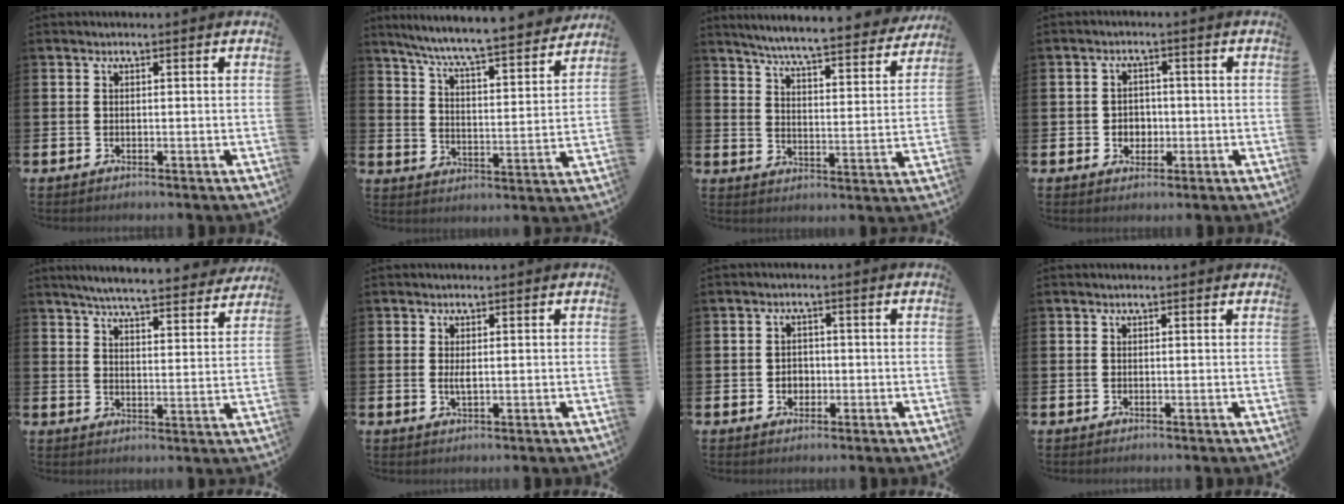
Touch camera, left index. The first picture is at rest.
{"total": 7.6, "force": [7.2, 0.1, 2.6], "torque": [-0.079, -0.060, 0.120]}
{"total": 6.3, "force": [6.0, 0.0, 2.1], "torque": [-0.063, -0.049, 0.099]}
{"total": 2.6, "force": [-0.3, 2.5, 0.9], "torque": [-0.015, 0.004, -0.013]}
{"total": 6.0, "force": [5.8, 0.2, 1.4], "torque": [-0.037, -0.045, 0.099]}
{"total": 1.4, "force": [0.2, 0.4, 1.4], "torque": [-0.016, -0.002, 0.000]}
{"total": 2.0, "force": [-0.4, 1.9, 0.7], "torque": [-0.008, 0.005, -0.013]}
{"total": 0.0}